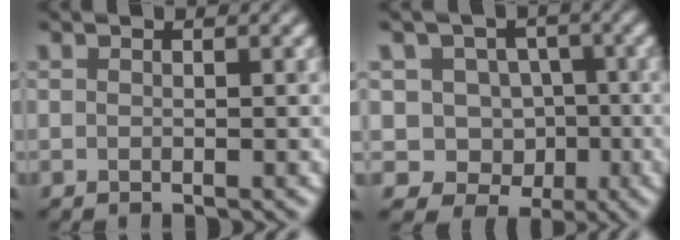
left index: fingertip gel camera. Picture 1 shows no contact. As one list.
[{"total": 4.6, "force": [-1.0, 4.4, 1.2], "torque": [0.009, -0.002, -0.027]}]